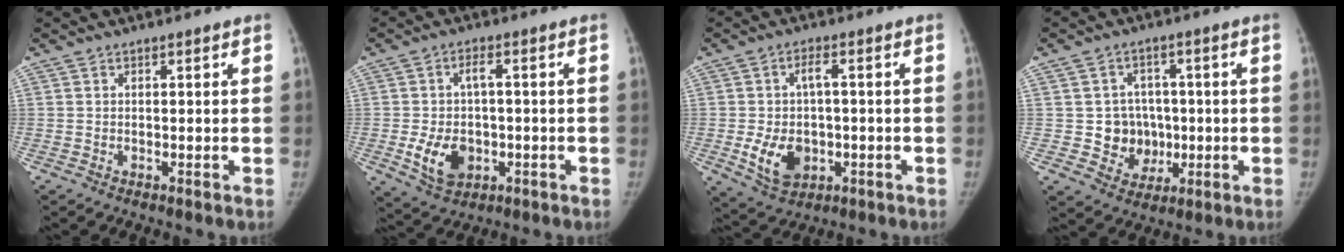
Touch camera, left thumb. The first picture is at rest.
{"total": 9.1, "force": [-2.0, 5.8, 6.7], "torque": [-0.110, 0.009, -0.026]}
{"total": 9.6, "force": [-1.8, 6.0, 7.3], "torque": [-0.119, 0.008, -0.021]}
{"total": 7.8, "force": [-0.5, 7.3, 2.7], "torque": [0.003, 0.012, 0.002]}